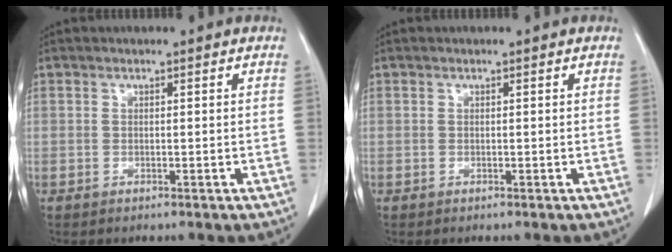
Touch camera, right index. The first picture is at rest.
{"total": 0.0}